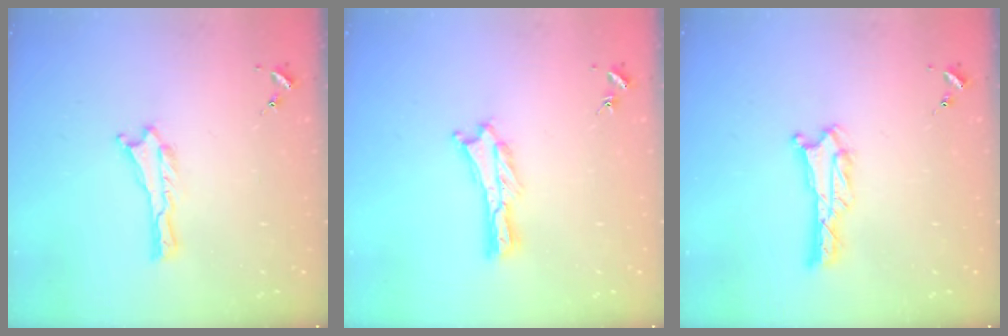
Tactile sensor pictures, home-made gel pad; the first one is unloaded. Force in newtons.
{"total": 0.7, "press": 0.7, "slide": 0.2}
{"total": 1.4, "press": 1.4, "slide": 0.1}